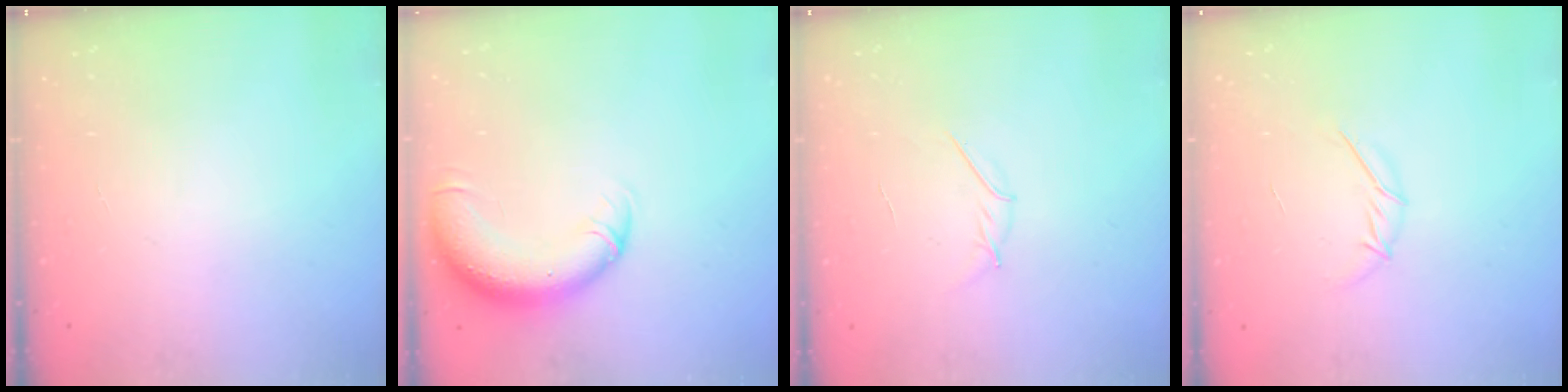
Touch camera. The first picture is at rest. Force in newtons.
{"total": 11.2, "press": 10.8, "slide": 2.9}
{"total": 3.3, "press": 3.2, "slide": 0.8}
{"total": 5.7, "press": 5.7, "slide": 0.9}